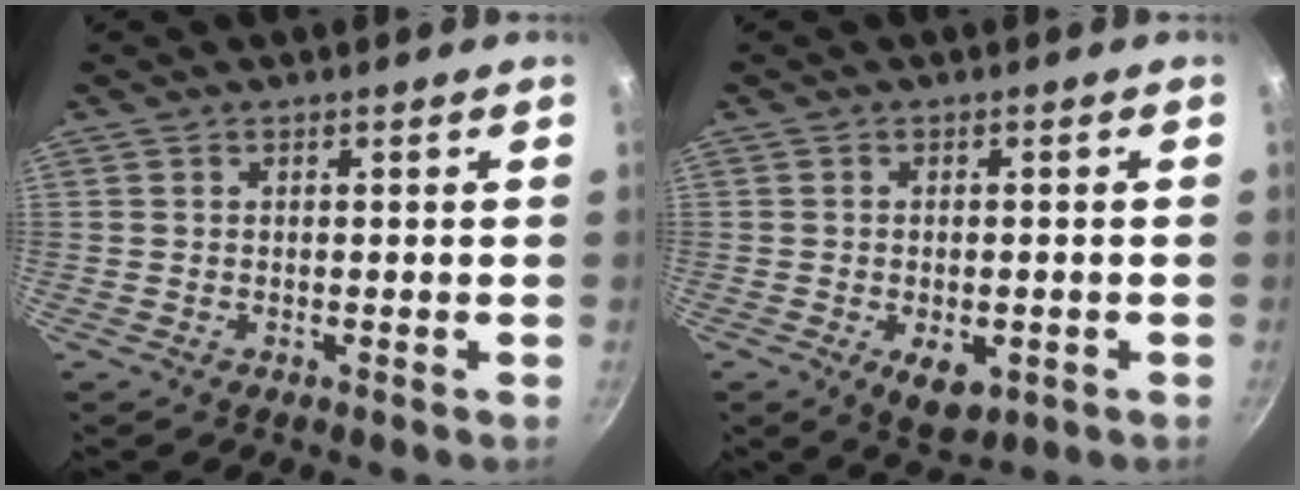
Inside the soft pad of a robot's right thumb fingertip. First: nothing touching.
{"total": 6.4, "force": [-2.0, 3.6, 5.0], "torque": [-0.057, 0.000, -0.018]}